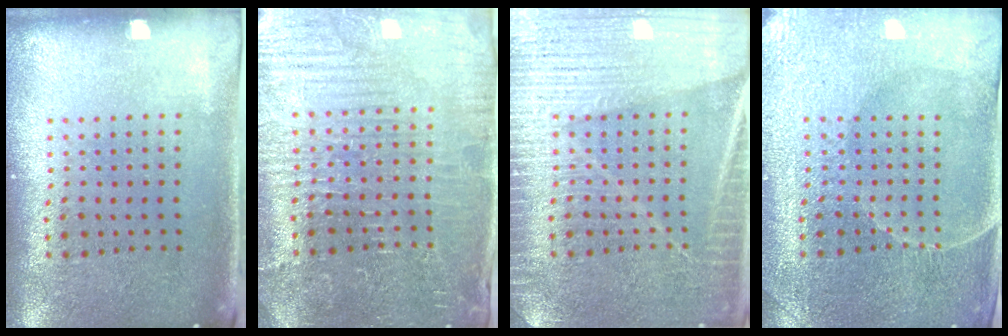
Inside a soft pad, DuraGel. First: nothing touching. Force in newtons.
{"total": 4.4, "press": 4.2, "slide": 1.2}
{"total": 6.1, "press": 6.1, "slide": 0.9}
{"total": 3.9, "press": 3.8, "slide": 0.8}